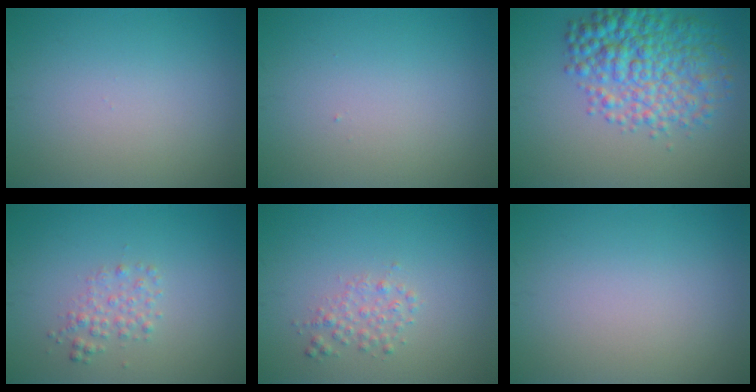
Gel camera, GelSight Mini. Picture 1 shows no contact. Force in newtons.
{"total": 0.0}
{"total": 7.1, "press": 7.1, "slide": 0.1}
{"total": 1.6, "press": 1.6, "slide": 0.0}
{"total": 1.6, "press": 1.6, "slide": 0.1}
{"total": 0.0}